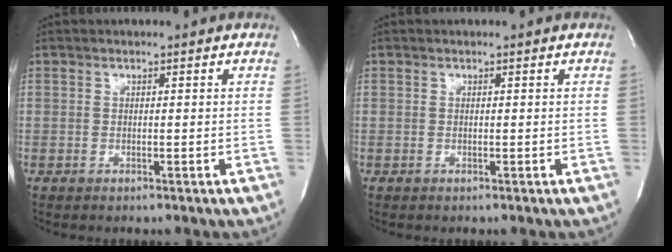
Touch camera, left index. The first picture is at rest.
{"total": 0.0}